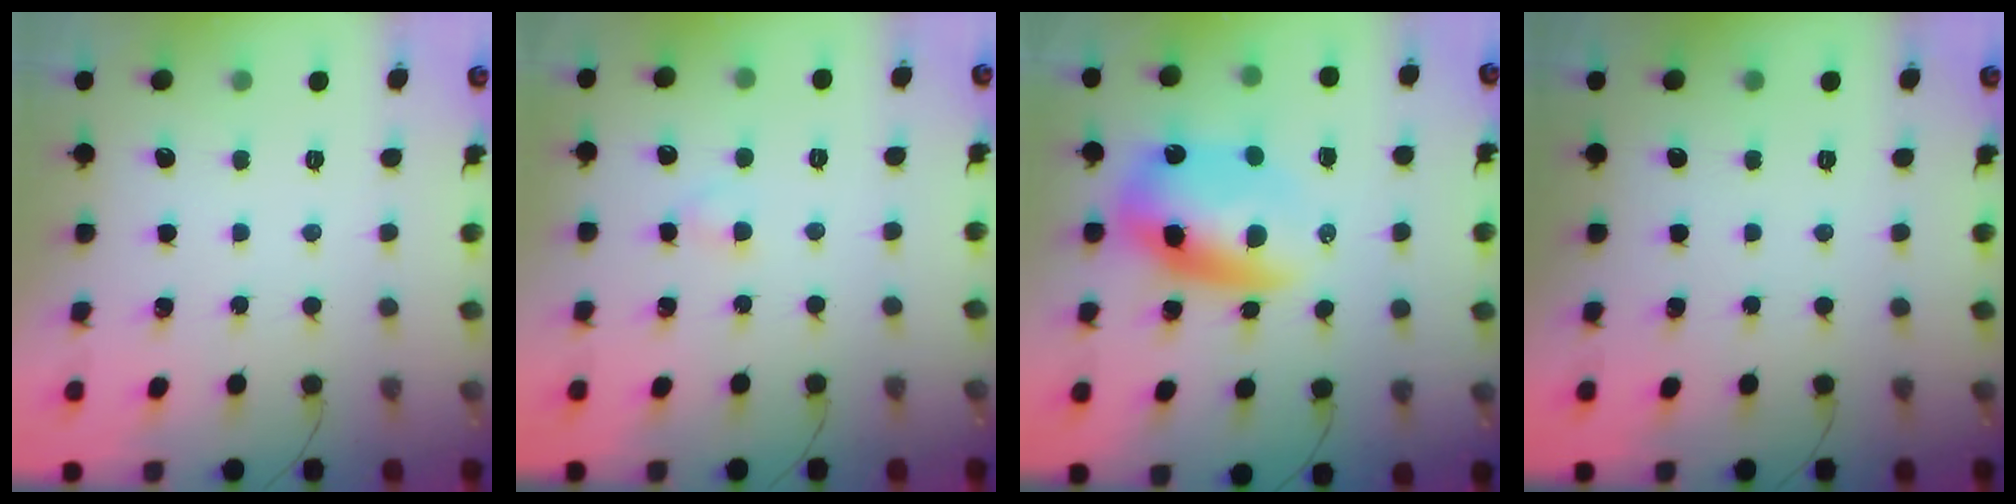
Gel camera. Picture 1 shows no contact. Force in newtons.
{"total": 1.9, "press": 1.7, "slide": 0.9}
{"total": 11.7, "press": 11.3, "slide": 2.8}
{"total": 0.0}